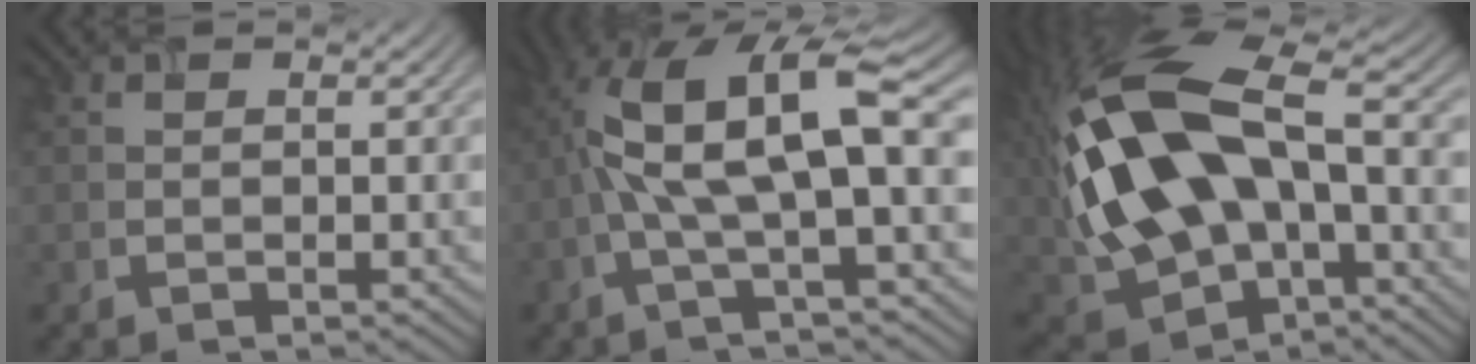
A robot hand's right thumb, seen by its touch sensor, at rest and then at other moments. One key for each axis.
{"total": 11.0, "fx": 0.4, "fy": 2.8, "fz": 10.7, "tx": -0.199, "ty": 0.011, "tz": 0.002}
{"total": 18.9, "fx": 1.1, "fy": 11.0, "fz": 15.4, "tx": -0.353, "ty": -0.015, "tz": 0.031}